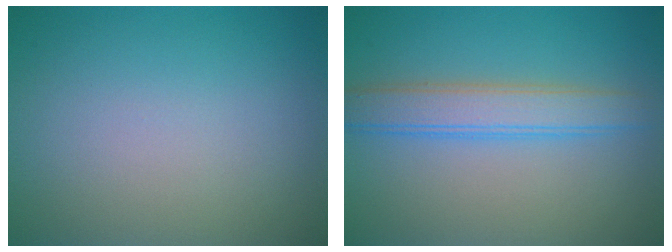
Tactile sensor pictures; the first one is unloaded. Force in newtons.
{"total": 3.8, "press": 3.8, "slide": 0.1}